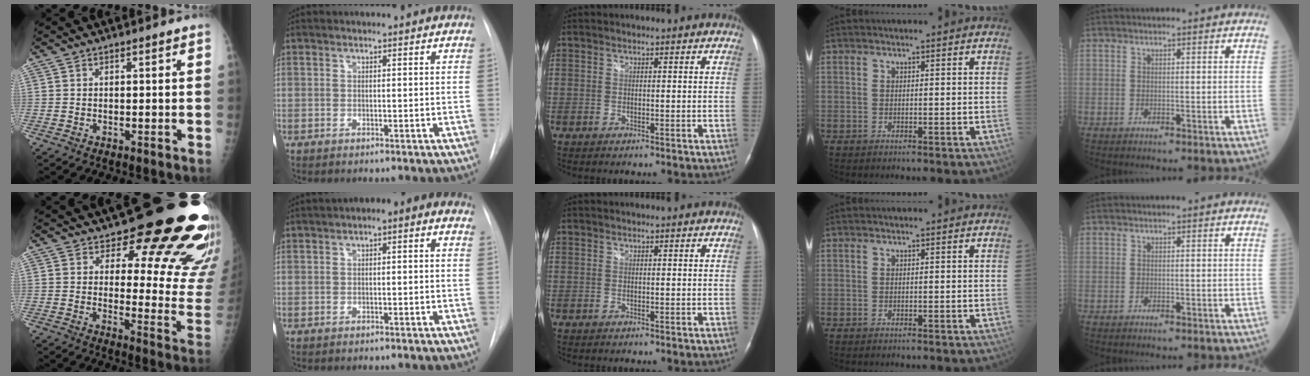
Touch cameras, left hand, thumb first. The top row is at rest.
{"thumb": {"total": 20.9, "force": [16.0, 7.0, 11.6], "torque": [-0.093, -0.117, 0.185]}, "index": {"total": 5.2, "force": [1.5, 2.0, 4.6], "torque": [-0.070, 0.030, 0.015]}}